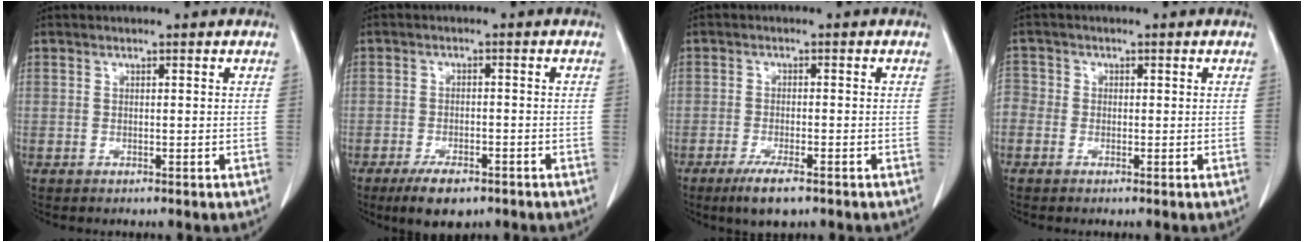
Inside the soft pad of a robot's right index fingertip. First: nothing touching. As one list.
[{"total": 5.7, "force": [-3.9, 2.0, 3.5], "torque": [-0.059, -0.005, -0.061]}, {"total": 5.0, "force": [-3.4, 0.8, 3.7], "torque": [-0.066, -0.012, -0.055]}, {"total": 2.8, "force": [-1.0, 2.6, 0.6], "torque": [-0.015, 0.008, -0.026]}]